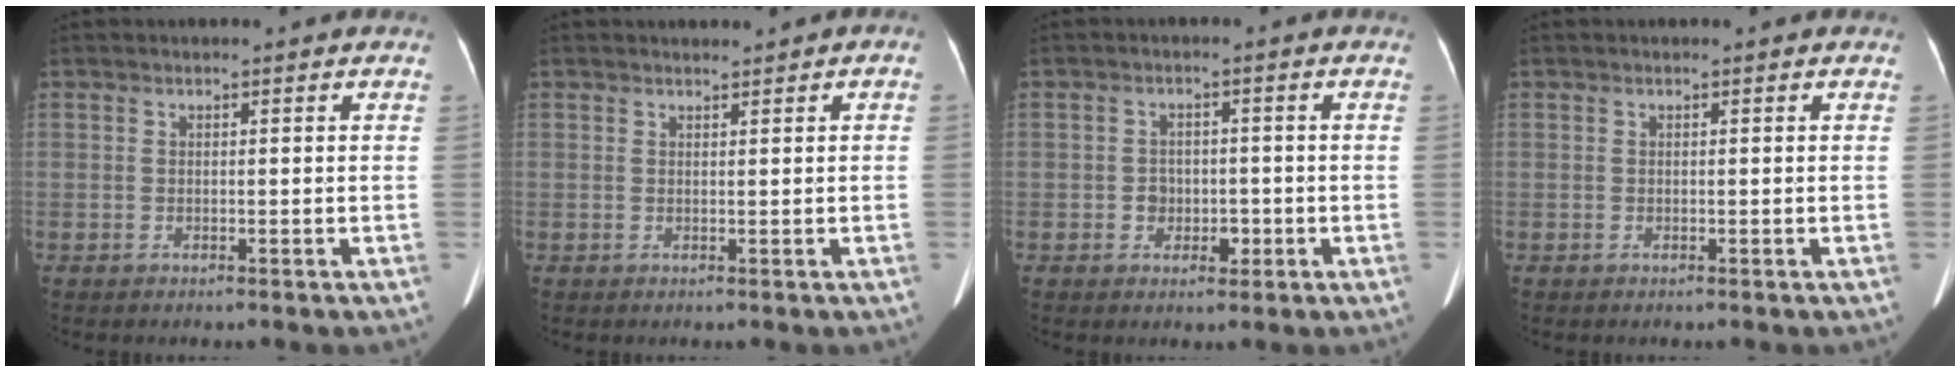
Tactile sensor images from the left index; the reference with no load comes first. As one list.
[{"total": 0.8, "force": [0.7, 0.2, 0.4], "torque": [-0.005, 0.010, 0.014]}, {"total": 2.9, "force": [-0.7, 2.4, 1.5], "torque": [-0.021, 0.005, -0.004]}, {"total": 0.0}]